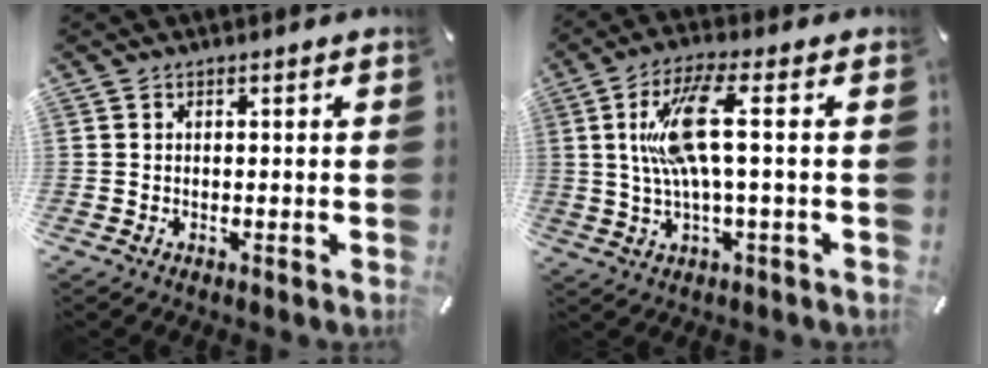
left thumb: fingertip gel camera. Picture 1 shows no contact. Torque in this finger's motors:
{"motor_torque": [0.89, 1.48, 0.12, 0.16, 0.13]}